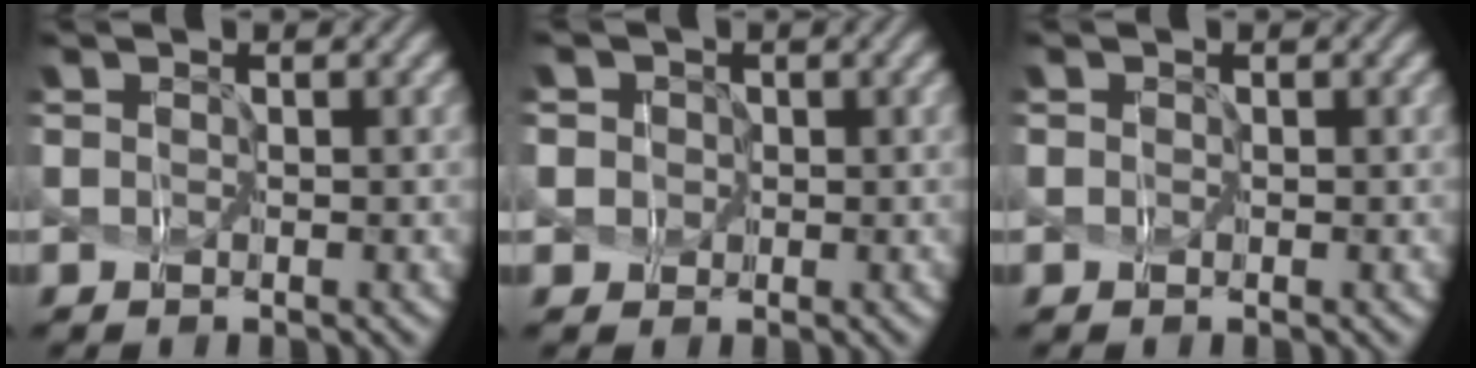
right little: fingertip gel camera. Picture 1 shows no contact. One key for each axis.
{"total": 5.2, "fx": 0.8, "fy": 5.0, "fz": 1.5, "tx": -0.046, "ty": 0.037, "tz": -0.007}
{"total": 0.6, "fx": 0.1, "fy": 0.5, "fz": 0.2, "tx": 0.003, "ty": 0.005, "tz": -0.003}